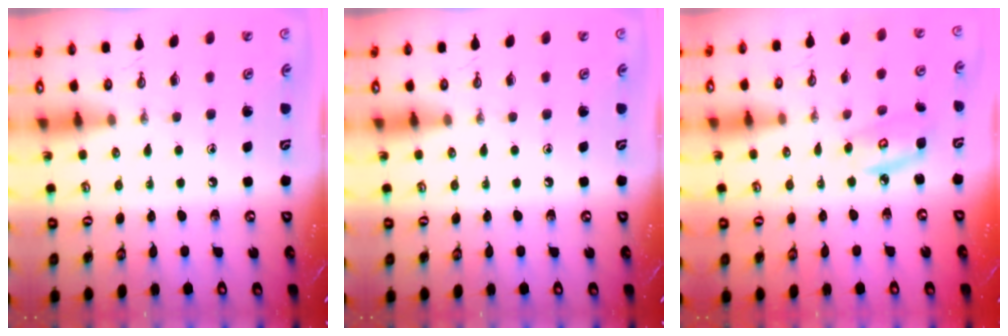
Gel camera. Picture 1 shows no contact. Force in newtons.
{"total": 0.0}
{"total": 4.9, "press": 4.9, "slide": 0.3}